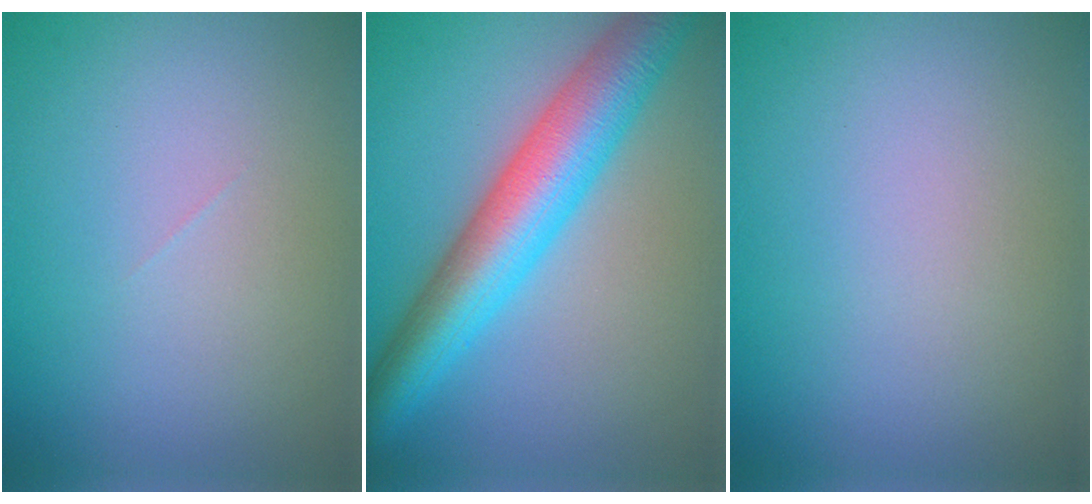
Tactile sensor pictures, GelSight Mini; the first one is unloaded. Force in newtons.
{"total": 8.4, "press": 8.4, "slide": 0.1}
{"total": 0.0}